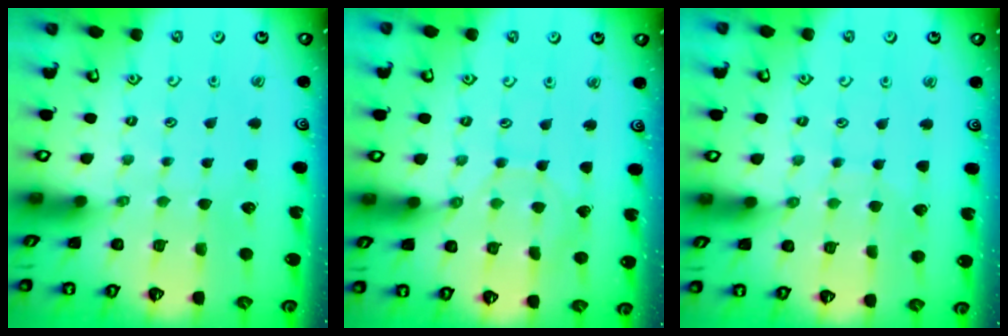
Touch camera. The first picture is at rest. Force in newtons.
{"total": 6.0, "press": 6.0, "slide": 0.3}
{"total": 4.1, "press": 4.1, "slide": 0.4}